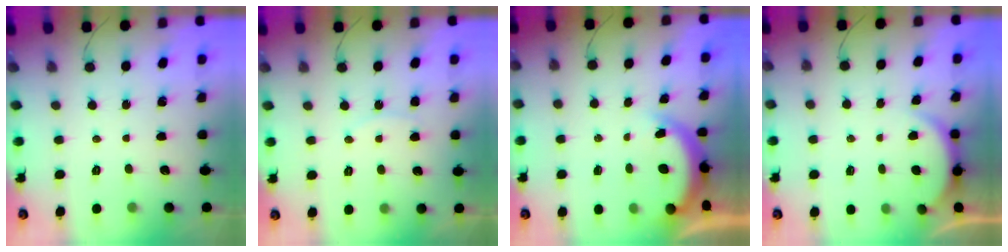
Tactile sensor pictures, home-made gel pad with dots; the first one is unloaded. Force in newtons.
{"total": 5.0, "press": 4.9, "slide": 0.4}
{"total": 4.4, "press": 4.4, "slide": 0.3}
{"total": 2.9, "press": 2.8, "slide": 0.6}